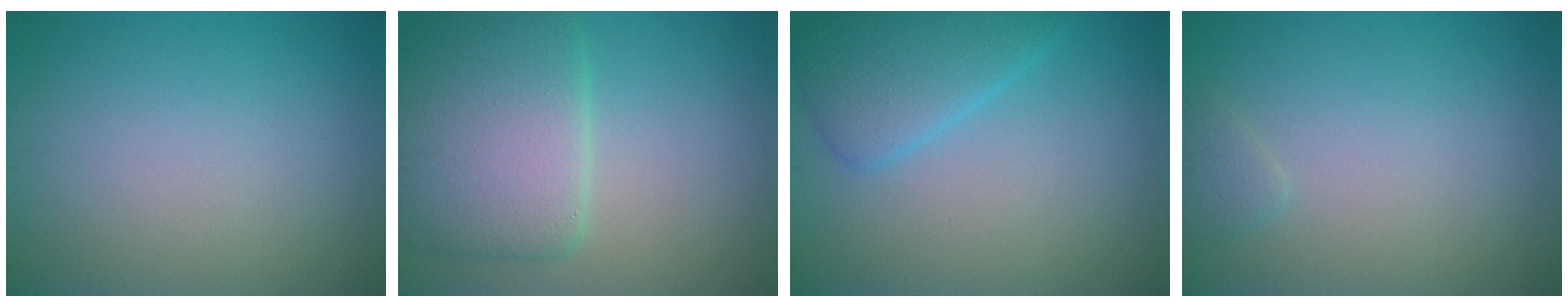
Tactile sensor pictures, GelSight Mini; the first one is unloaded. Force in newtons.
{"total": 7.8, "press": 7.8, "slide": 0.3}
{"total": 3.9, "press": 3.9, "slide": 0.2}
{"total": 0.9, "press": 0.9, "slide": 0.1}